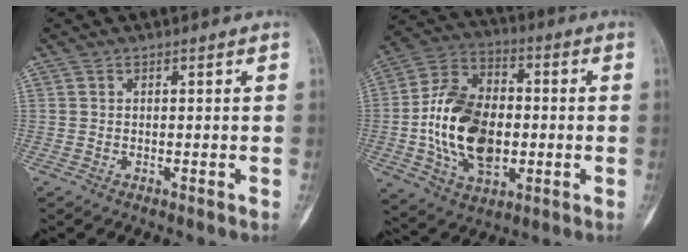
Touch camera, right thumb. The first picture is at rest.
{"total": 19.0, "force": [-1.8, 12.3, 14.3], "torque": [-0.242, 0.018, -0.027]}